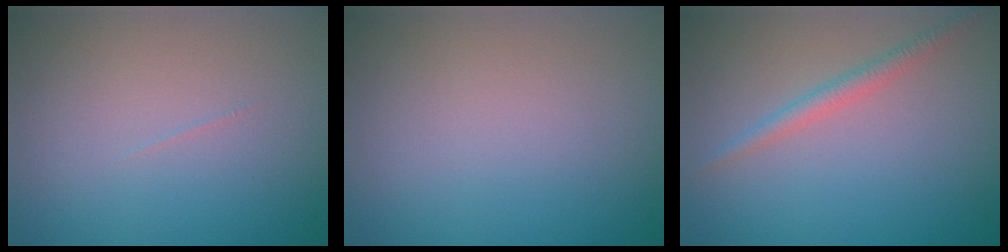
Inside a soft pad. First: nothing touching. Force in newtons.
{"total": 0.0}
{"total": 1.6, "press": 1.6, "slide": 0.1}